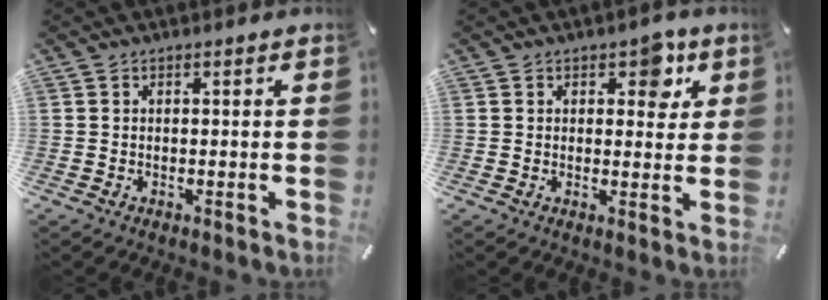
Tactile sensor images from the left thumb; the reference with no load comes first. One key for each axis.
{"total": 5.8, "fx": 2.7, "fy": 3.6, "fz": 3.6, "tx": -0.024, "ty": -0.008, "tz": 0.036}